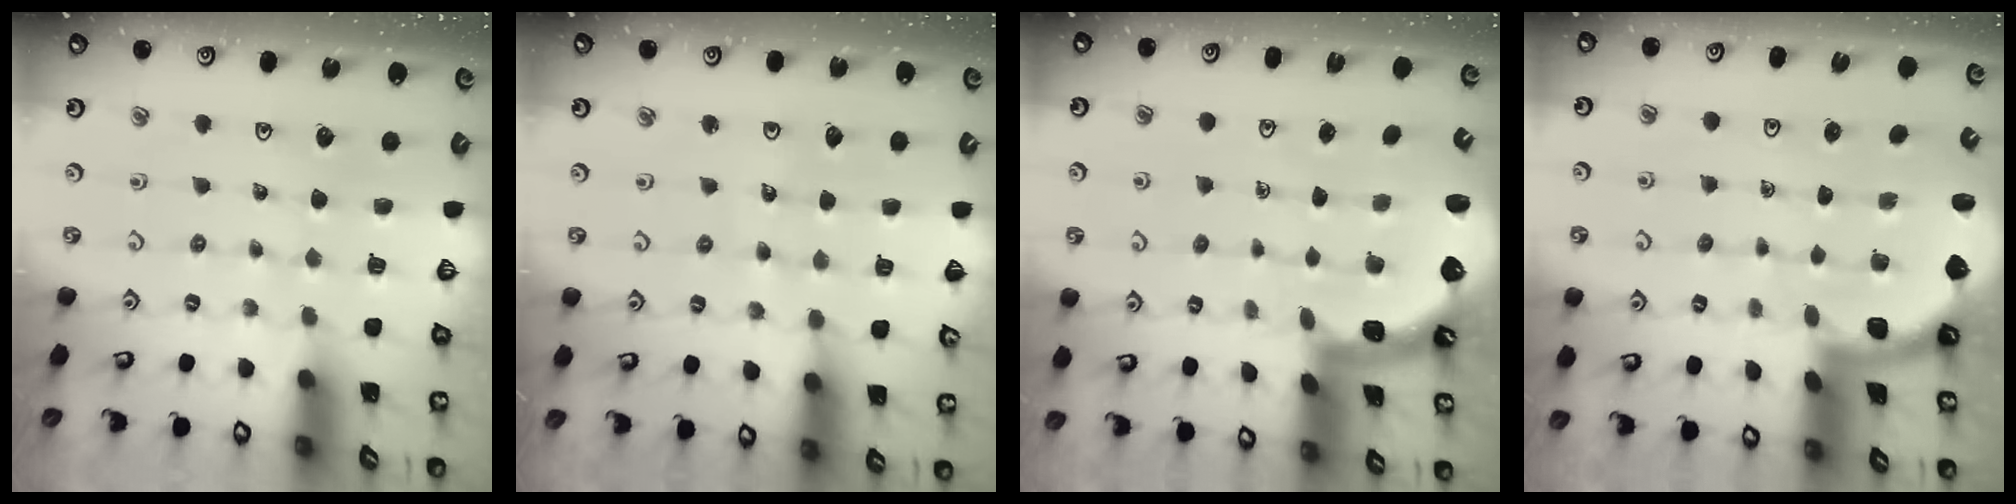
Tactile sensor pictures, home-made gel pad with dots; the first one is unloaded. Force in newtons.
{"total": 5.6, "press": 5.6, "slide": 0.7}
{"total": 1.7, "press": 1.5, "slide": 0.7}
{"total": 1.6, "press": 1.6, "slide": 0.1}